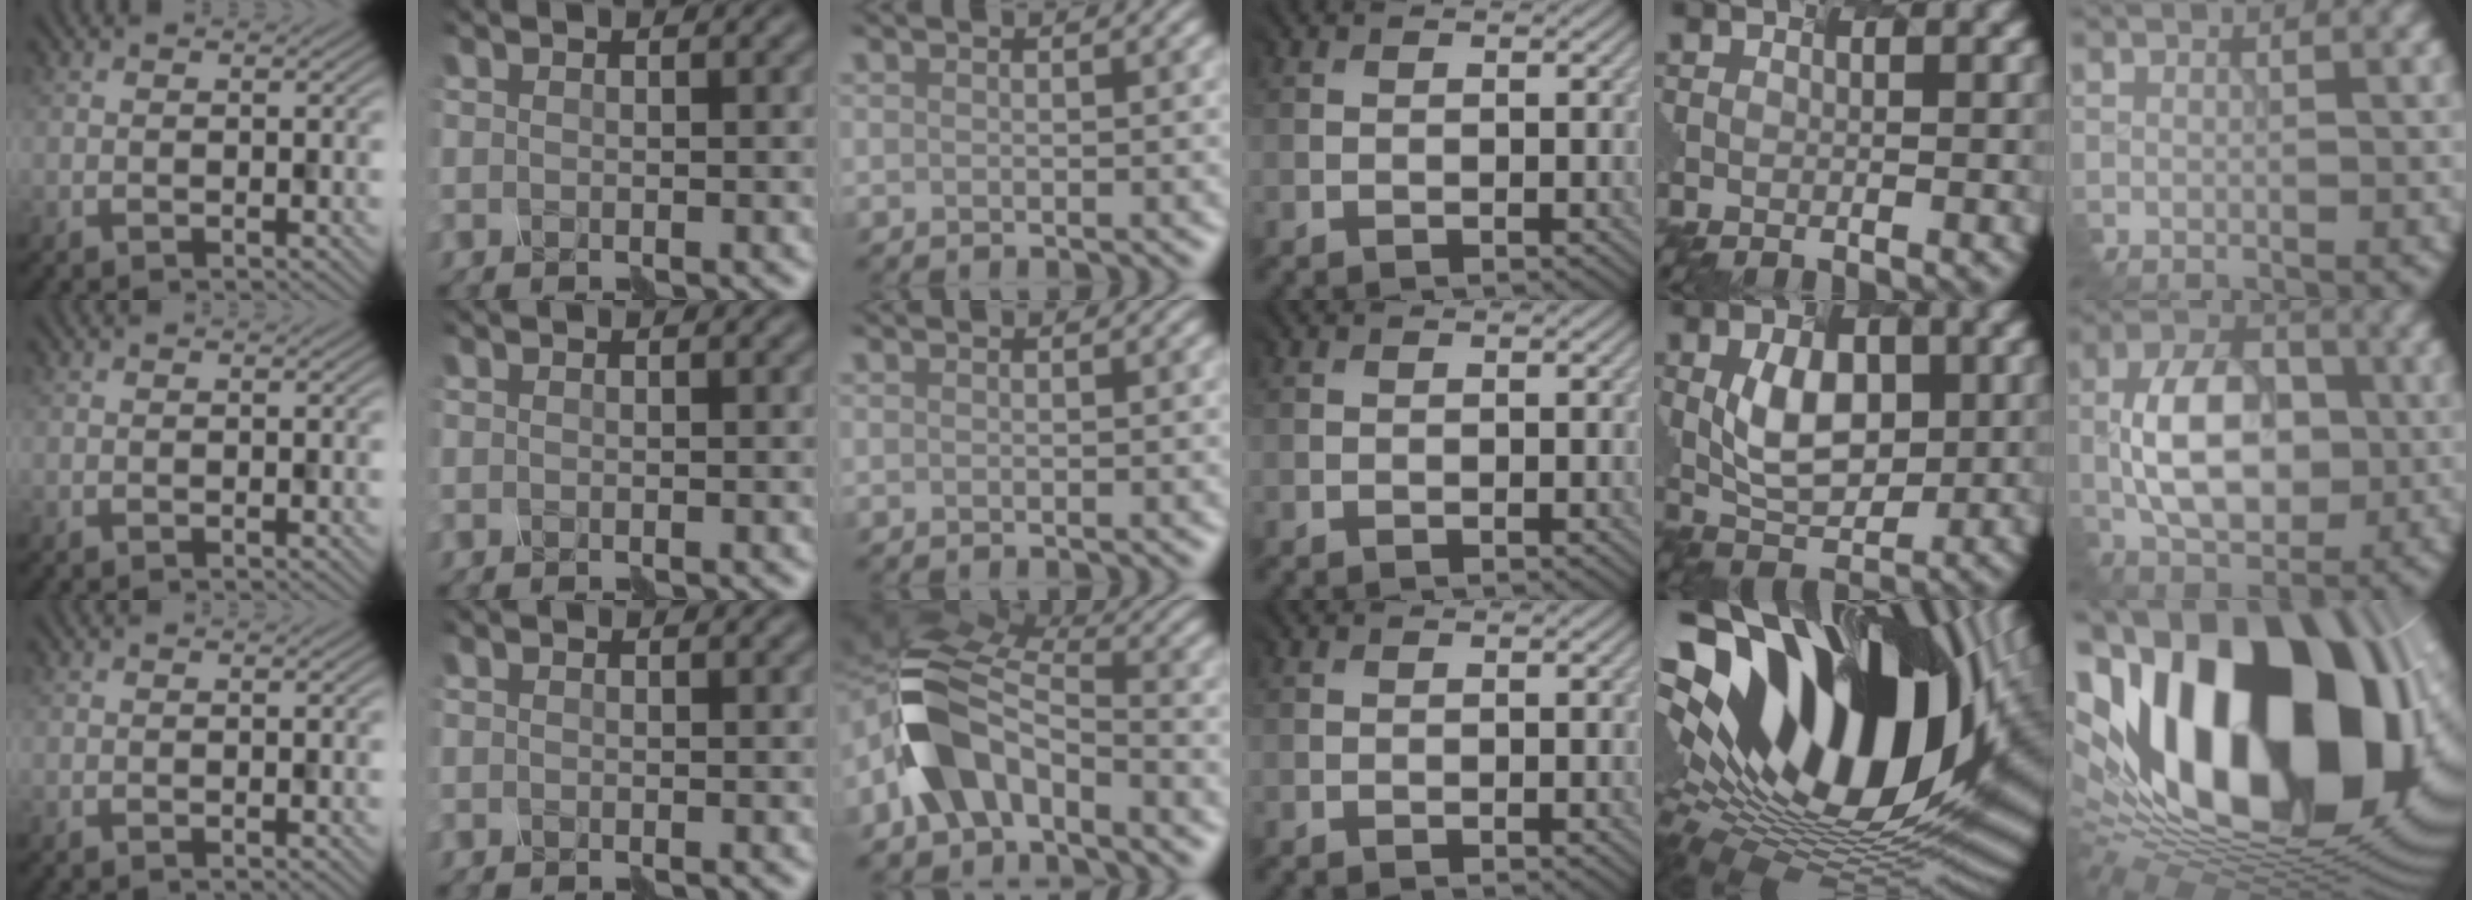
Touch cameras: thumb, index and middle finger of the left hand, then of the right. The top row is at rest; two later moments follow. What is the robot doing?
{"motion": "assemble", "object": "hinged jar"}